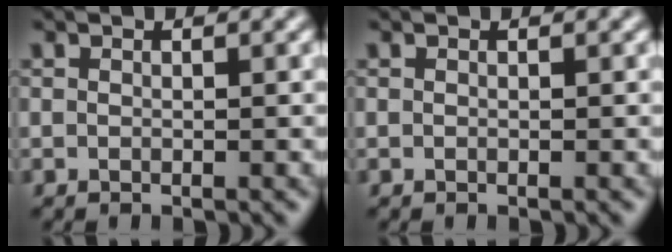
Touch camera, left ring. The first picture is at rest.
{"total": 0.0}